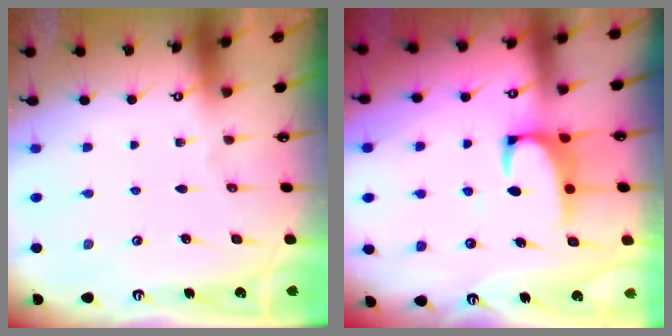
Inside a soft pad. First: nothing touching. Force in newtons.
{"total": 2.2, "press": 2.0, "slide": 0.9}